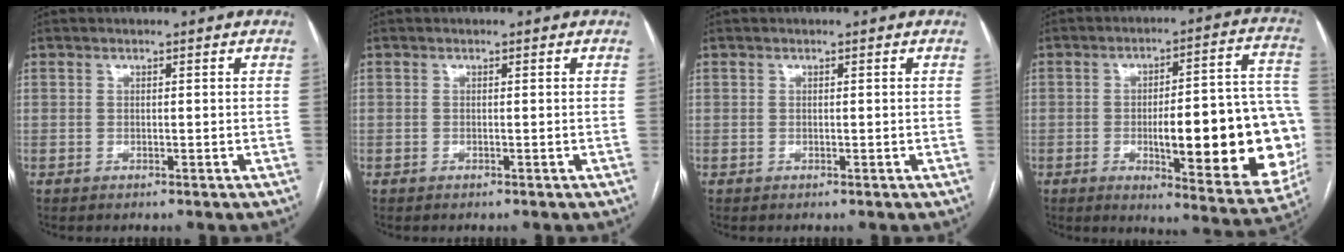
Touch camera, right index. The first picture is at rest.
{"total": 0.0}
{"total": 0.0}
{"total": 23.6, "force": [-4.1, 5.1, 22.7], "torque": [-0.228, 0.022, -0.035]}